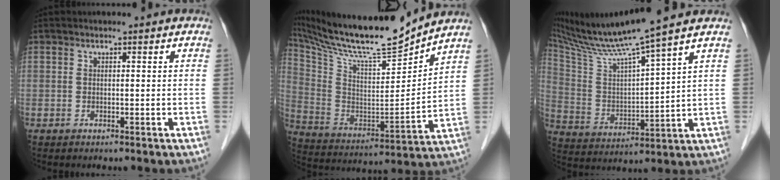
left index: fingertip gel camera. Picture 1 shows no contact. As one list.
[{"total": 18.7, "force": [17.0, 0.3, 7.9], "torque": [-0.156, -0.025, 0.298]}, {"total": 15.1, "force": [12.7, -2.2, 8.0], "torque": [-0.152, 0.000, 0.229]}]